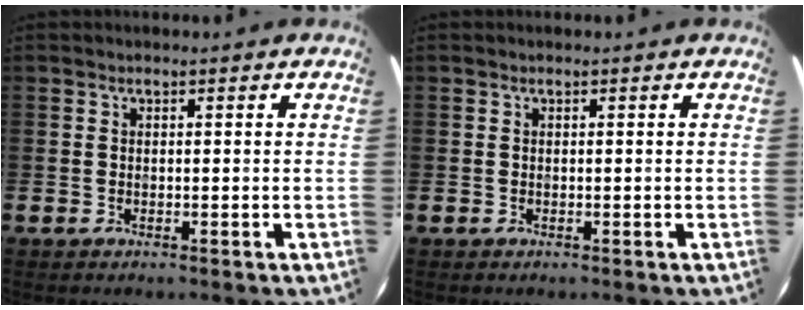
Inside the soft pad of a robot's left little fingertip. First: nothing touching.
{"total": 0.0}